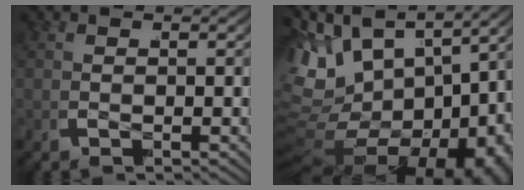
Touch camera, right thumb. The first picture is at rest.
{"total": 16.7, "force": [-2.9, 11.1, 12.0], "torque": [-0.244, -0.044, -0.026]}